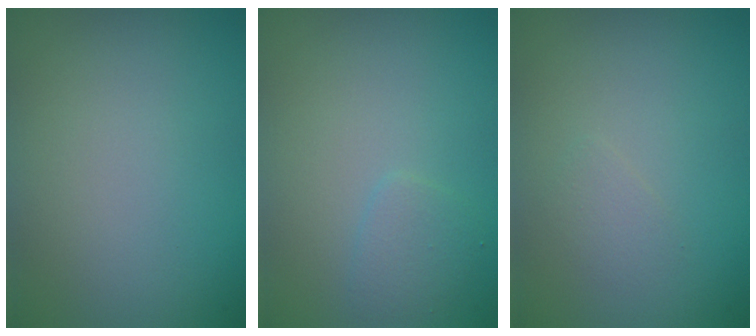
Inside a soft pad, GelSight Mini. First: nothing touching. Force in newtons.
{"total": 1.2, "press": 1.2, "slide": 0.0}
{"total": 0.9, "press": 0.9, "slide": 0.1}